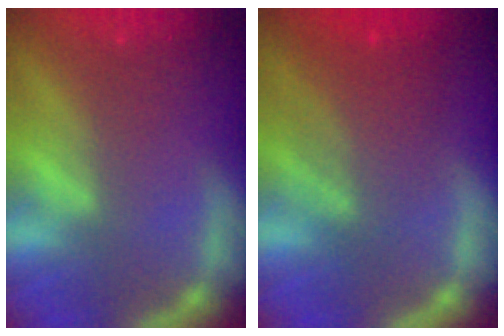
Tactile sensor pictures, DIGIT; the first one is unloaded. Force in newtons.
{"total": 5.5}